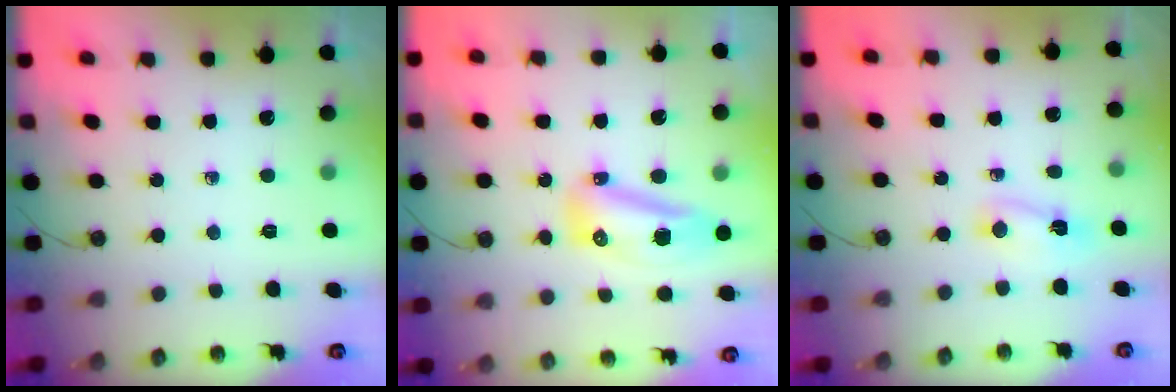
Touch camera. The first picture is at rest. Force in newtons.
{"total": 10.0, "press": 9.9, "slide": 1.1}
{"total": 2.6, "press": 2.6, "slide": 0.6}